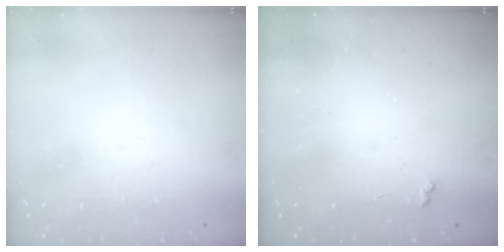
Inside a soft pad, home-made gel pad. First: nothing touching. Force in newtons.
{"total": 3.0, "press": 3.0, "slide": 0.5}